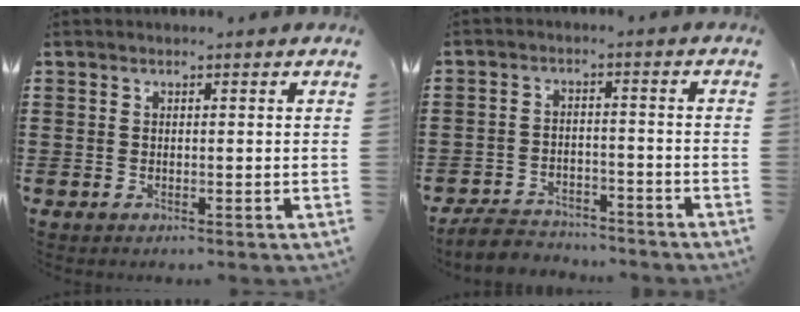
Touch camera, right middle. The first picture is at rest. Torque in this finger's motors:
{"motor_torque": [0.92, -0.18, 0.00, 0.00]}